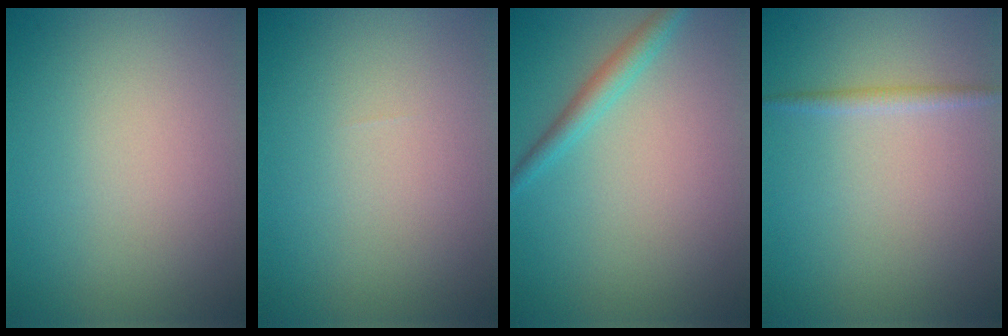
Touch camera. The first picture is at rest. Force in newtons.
{"total": 0.0}
{"total": 2.1, "press": 2.1, "slide": 0.1}
{"total": 1.1, "press": 1.1, "slide": 0.1}